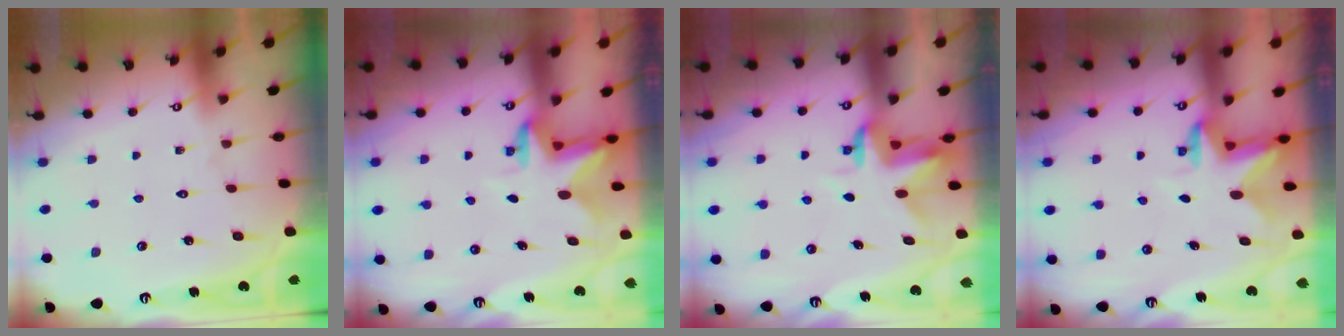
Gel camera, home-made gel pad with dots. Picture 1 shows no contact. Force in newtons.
{"total": 2.7, "press": 2.7, "slide": 0.5}
{"total": 3.4, "press": 3.4, "slide": 0.2}
{"total": 2.8, "press": 2.7, "slide": 0.5}